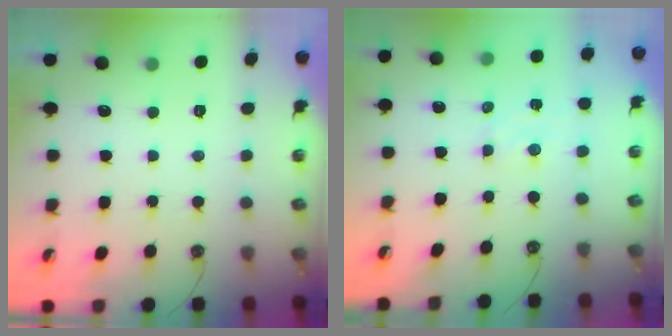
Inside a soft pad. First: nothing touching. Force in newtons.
{"total": 1.5, "press": 1.5, "slide": 0.2}